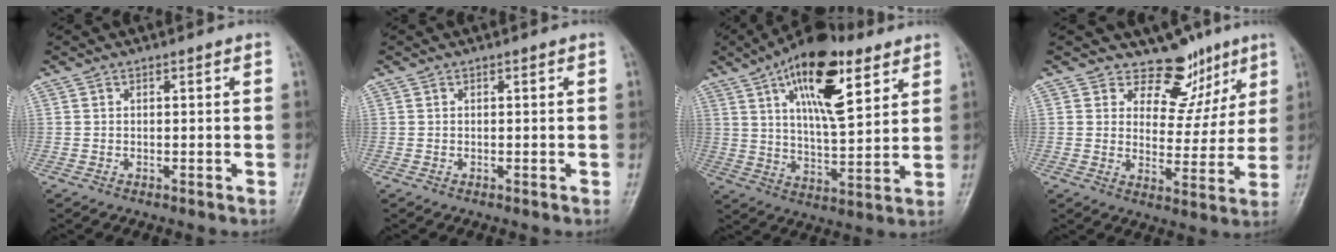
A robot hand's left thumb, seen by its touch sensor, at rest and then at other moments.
{"total": 0.0}
{"total": 18.5, "force": [8.9, 7.4, 14.5], "torque": [-0.203, -0.030, 0.146]}
{"total": 8.9, "force": [6.5, 5.7, 2.2], "torque": [0.012, -0.042, 0.096]}